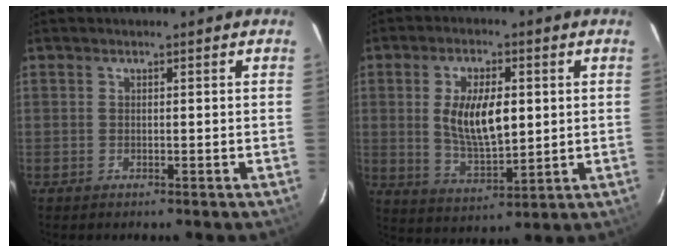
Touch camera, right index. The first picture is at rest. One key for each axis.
{"total": 11.3, "fx": 1.4, "fy": 5.1, "fz": 10.0, "tx": -0.187, "ty": -0.004, "tz": 0.035}